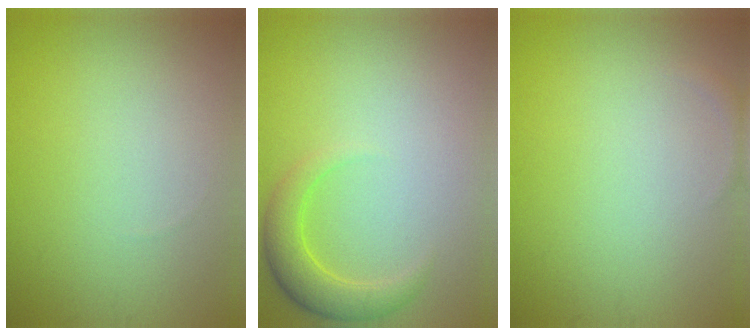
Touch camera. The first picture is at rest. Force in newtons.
{"total": 3.0, "press": 3.0, "slide": 0.1}
{"total": 0.6, "press": 0.6, "slide": 0.1}